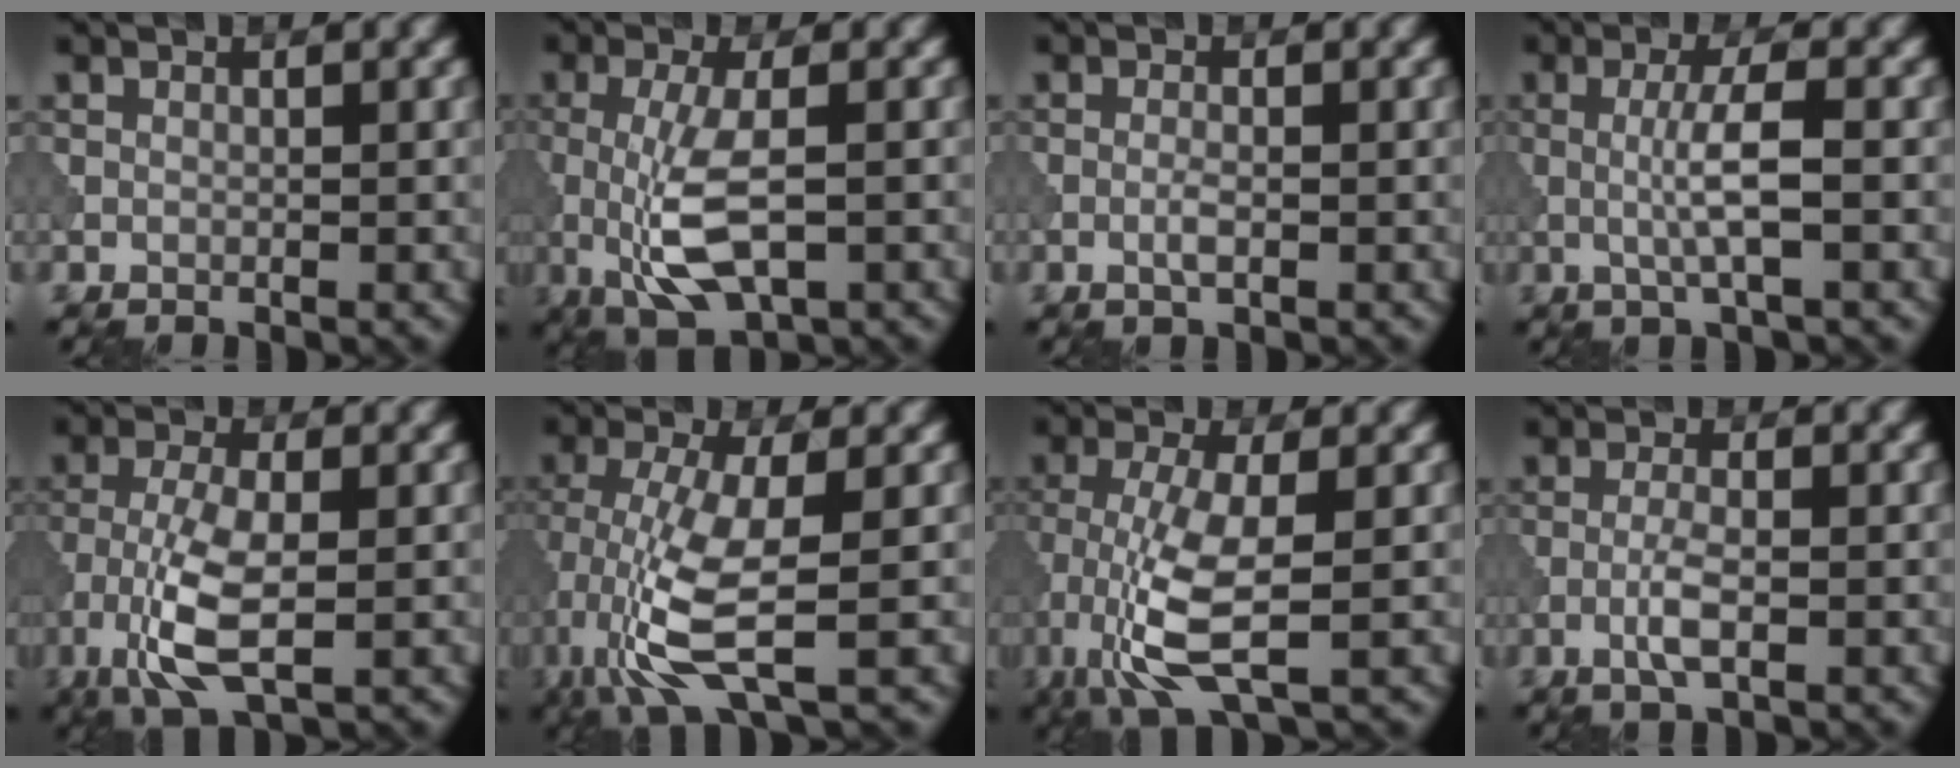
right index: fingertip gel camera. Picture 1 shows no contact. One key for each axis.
{"total": 5.9, "fx": -0.9, "fy": 2.0, "fz": 5.5, "tx": -0.119, "ty": -0.010, "tz": -0.015}
{"total": 1.2, "fx": -0.3, "fy": 0.3, "fz": 1.1, "tx": -0.024, "ty": 0.000, "tz": -0.009}
{"total": 3.9, "fx": 0.0, "fy": 0.6, "fz": 3.8, "tx": -0.071, "ty": 0.002, "tz": -0.001}
{"total": 6.5, "fx": -2.3, "fy": 2.3, "fz": 5.6, "tx": -0.125, "ty": 0.000, "tz": -0.051}
{"total": 8.1, "fx": -2.5, "fy": 2.2, "fz": 7.3, "tx": -0.170, "ty": -0.012, "tz": -0.052}
{"total": 7.2, "fx": -2.3, "fy": 2.1, "fz": 6.5, "tx": -0.147, "ty": -0.008, "tz": -0.048}
{"total": 2.5, "fx": -0.7, "fy": 0.6, "fz": 2.3, "tx": -0.050, "ty": 0.002, "tz": -0.019}